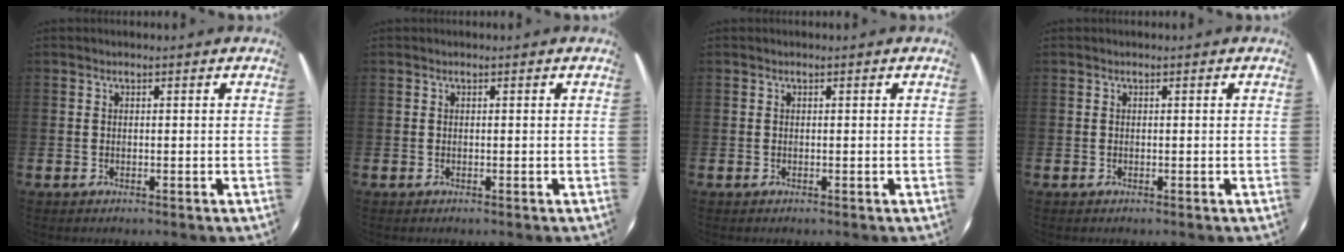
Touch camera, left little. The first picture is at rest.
{"total": 0.0}
{"total": 0.0}
{"total": 0.0}